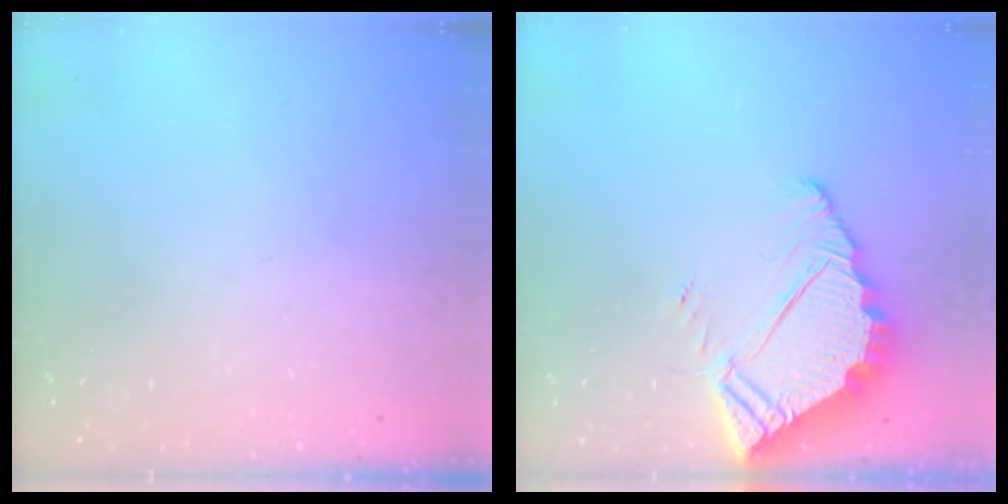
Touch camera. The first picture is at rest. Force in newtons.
{"total": 7.1, "press": 7.1, "slide": 0.5}